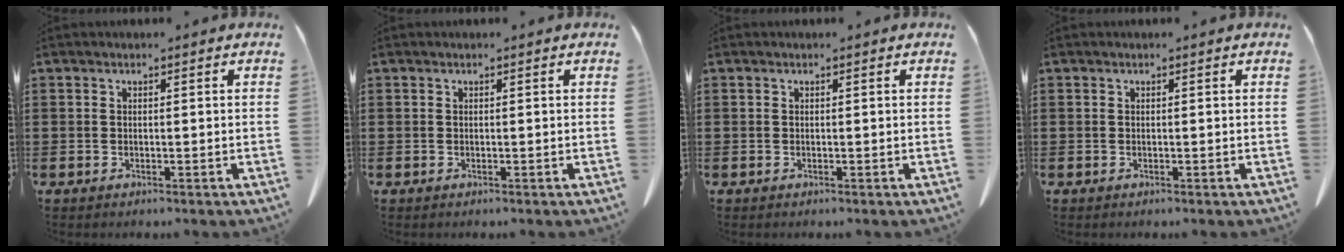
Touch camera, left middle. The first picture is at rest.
{"total": 0.0}
{"total": 0.0}
{"total": 0.0}